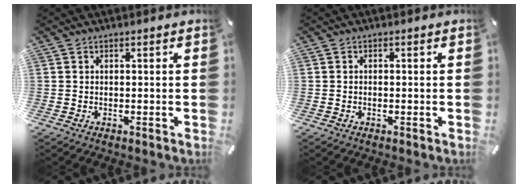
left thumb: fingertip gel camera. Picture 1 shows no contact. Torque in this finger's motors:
{"motor_torque": [-0.04, -0.27, -0.06, 0.00, 0.02]}